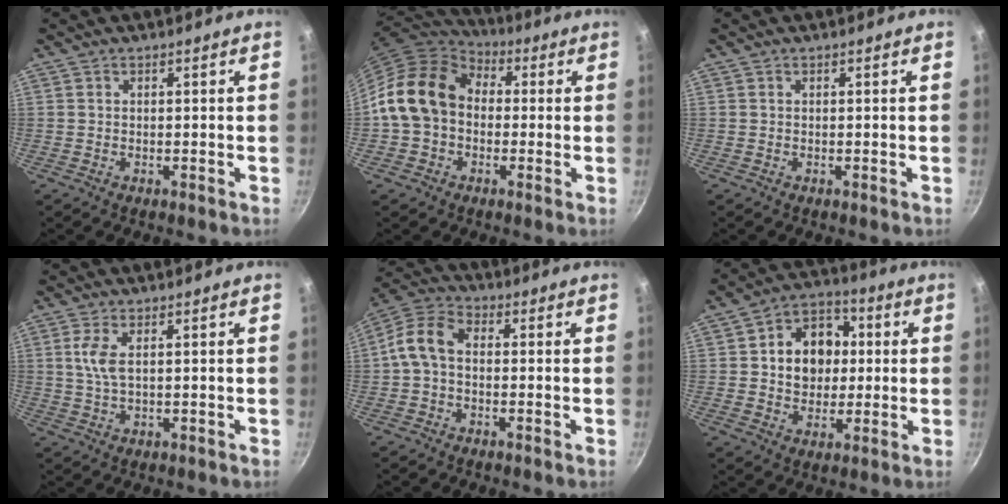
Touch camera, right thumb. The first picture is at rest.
{"total": 14.5, "force": [0.5, 11.3, 9.1], "torque": [-0.133, 0.032, -0.006]}
{"total": 0.0}
{"total": 4.3, "force": [1.1, 1.7, 3.8], "torque": [-0.084, 0.000, 0.024]}
{"total": 7.5, "force": [-0.7, 5.1, 5.5], "torque": [-0.110, 0.031, -0.031]}
{"total": 12.6, "force": [1.4, 10.3, 7.2], "torque": [-0.066, 0.014, 0.016]}